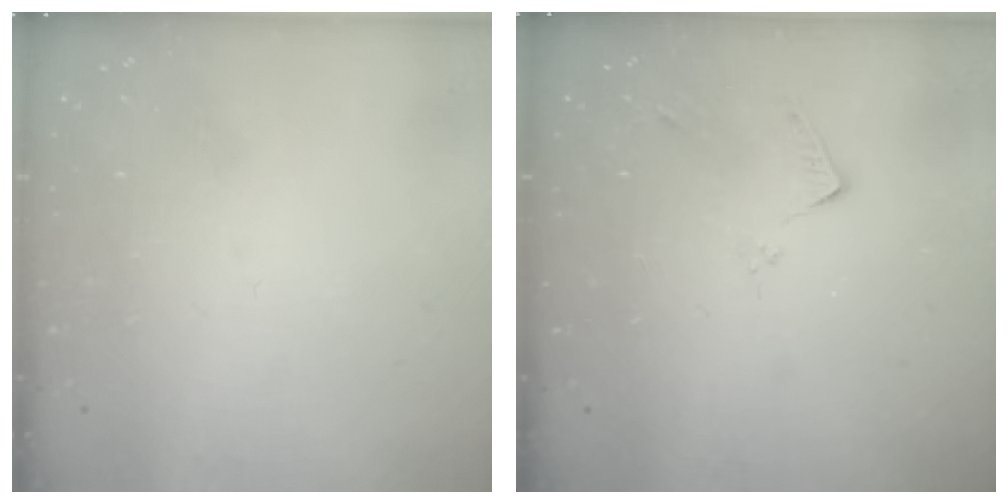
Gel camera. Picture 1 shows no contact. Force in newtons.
{"total": 7.8, "press": 7.8, "slide": 0.2}